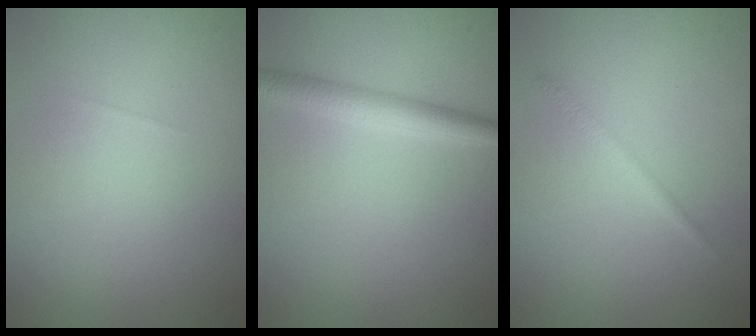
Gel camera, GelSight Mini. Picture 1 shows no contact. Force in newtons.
{"total": 2.8, "press": 2.8, "slide": 0.1}
{"total": 1.0, "press": 1.0, "slide": 0.1}